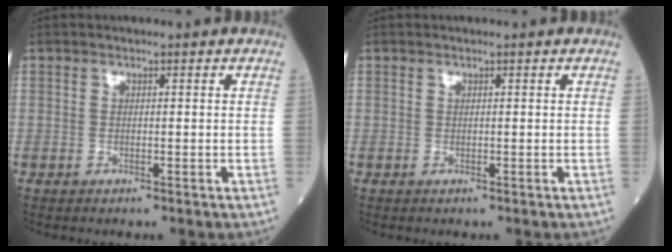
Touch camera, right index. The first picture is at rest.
{"total": 0.0}